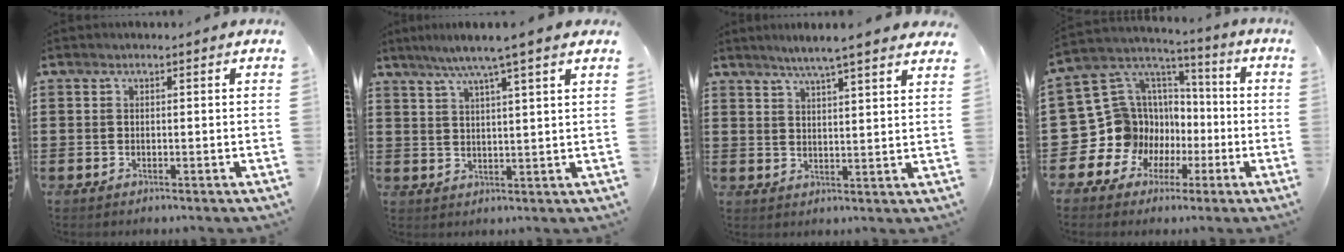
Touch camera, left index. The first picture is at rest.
{"total": 5.5, "force": [4.0, -0.7, 3.6], "torque": [-0.081, -0.009, 0.068]}
{"total": 4.6, "force": [4.0, -0.5, 2.3], "torque": [-0.057, -0.014, 0.069]}
{"total": 13.2, "force": [-3.4, 12.6, 2.2], "torque": [-0.106, -0.022, -0.033]}